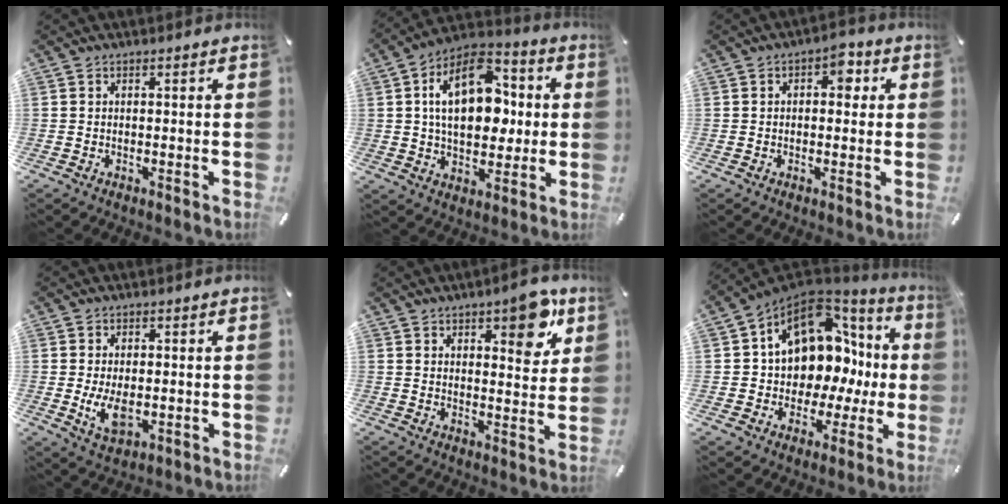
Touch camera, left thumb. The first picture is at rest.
{"total": 18.3, "force": [3.3, 12.0, 13.3], "torque": [-0.217, -0.003, 0.056]}
{"total": 4.6, "force": [0.9, 2.9, 3.5], "torque": [-0.032, -0.003, 0.004]}
{"total": 6.4, "force": [-0.4, 3.8, 5.1], "torque": [-0.100, -0.008, -0.010]}
{"total": 9.3, "force": [5.9, 4.2, 5.8], "torque": [-0.055, -0.033, 0.093]}
{"total": 14.7, "force": [5.5, 10.6, 8.5], "torque": [-0.128, -0.050, 0.095]}